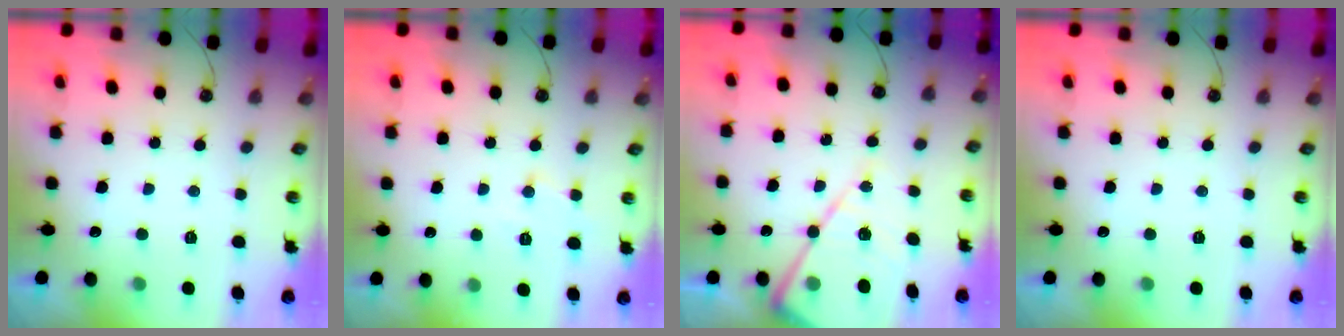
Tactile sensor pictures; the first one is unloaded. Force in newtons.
{"total": 5.3, "press": 5.3, "slide": 0.8}
{"total": 15.9, "press": 15.9, "slide": 1.7}
{"total": 0.0}